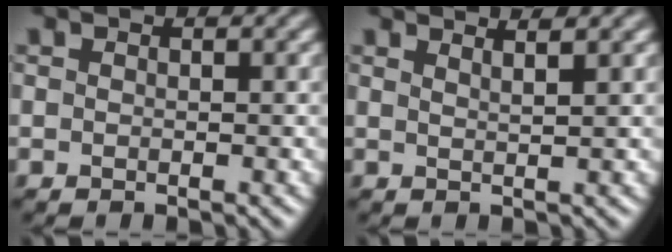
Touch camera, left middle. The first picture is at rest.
{"total": 2.9, "force": [2.2, 0.9, 1.6], "torque": [0.006, 0.013, 0.004]}